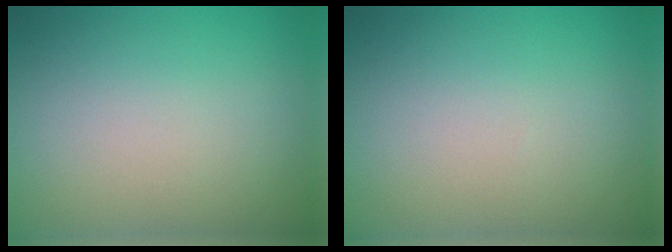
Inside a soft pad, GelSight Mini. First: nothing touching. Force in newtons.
{"total": 0.0}